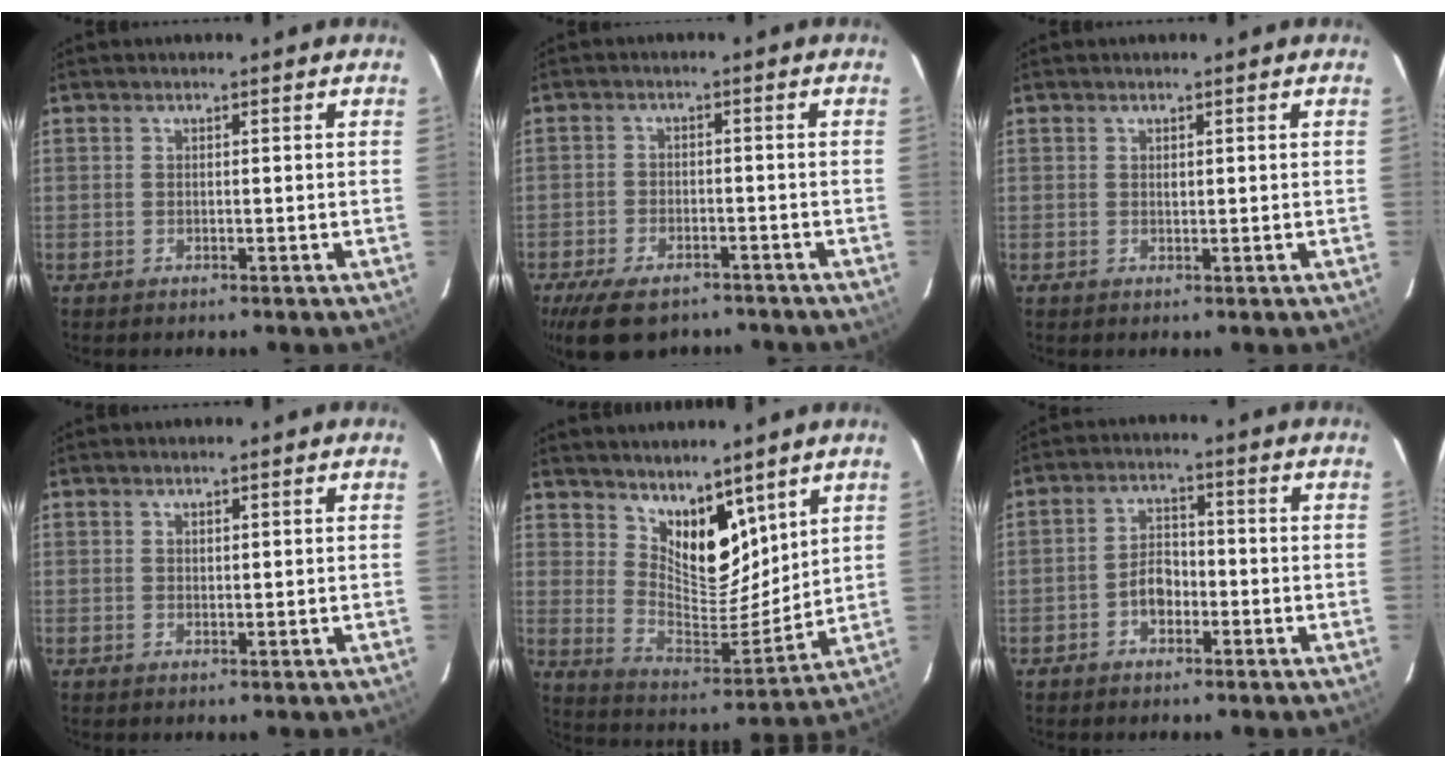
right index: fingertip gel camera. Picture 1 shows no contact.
{"total": 11.3, "force": [-8.3, 5.4, 5.6], "torque": [-0.134, -0.012, -0.133]}
{"total": 0.6, "force": [0.3, 0.4, 0.3], "torque": [-0.005, 0.002, 0.006]}
{"total": 0.9, "force": [0.7, 0.4, 0.3], "torque": [-0.004, 0.001, 0.013]}
{"total": 12.4, "force": [8.4, 5.7, 7.0], "torque": [-0.110, -0.012, 0.160]}
{"total": 4.6, "force": [-1.9, 3.0, 2.9], "torque": [-0.056, 0.013, -0.032]}